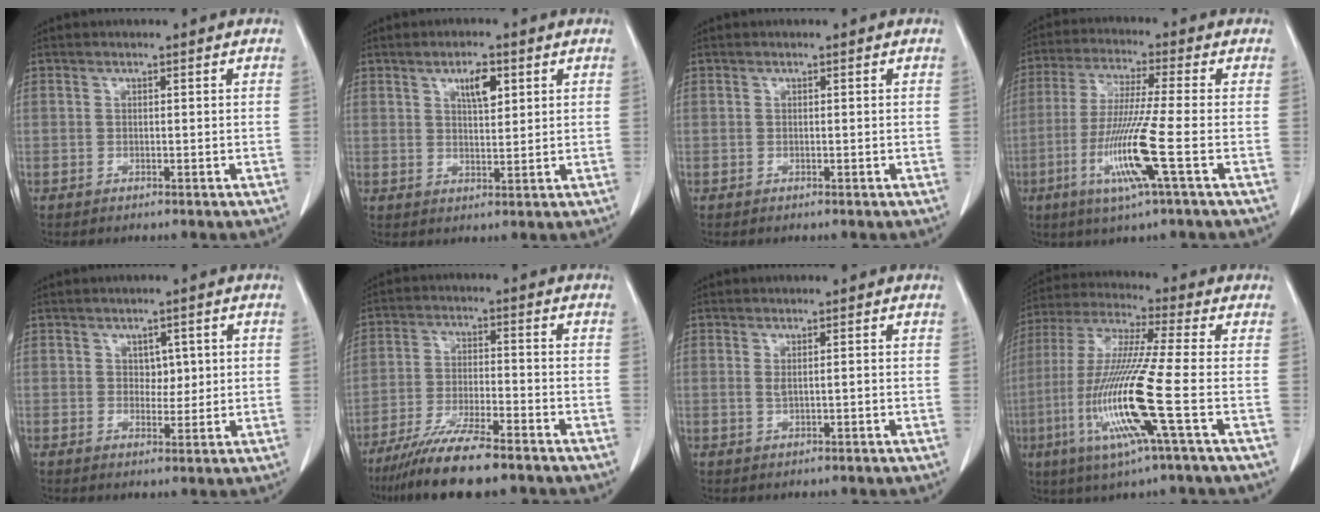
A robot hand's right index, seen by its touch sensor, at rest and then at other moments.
{"total": 4.3, "force": [2.0, 1.4, 3.5], "torque": [-0.060, -0.001, 0.036]}
{"total": 0.0}
{"total": 11.3, "force": [-3.7, -1.1, 10.6], "torque": [-0.216, -0.023, -0.076]}
{"total": 2.9, "force": [0.7, 1.8, 2.1], "torque": [-0.023, 0.000, 0.012]}
{"total": 11.9, "force": [-9.4, 1.2, 7.1], "torque": [-0.125, -0.028, -0.158]}
{"total": 1.3, "force": [0.1, 0.3, 1.3], "torque": [-0.025, -0.002, 0.006]}
{"total": 15.6, "force": [-4.5, -0.9, 14.9], "torque": [-0.313, -0.021, -0.094]}